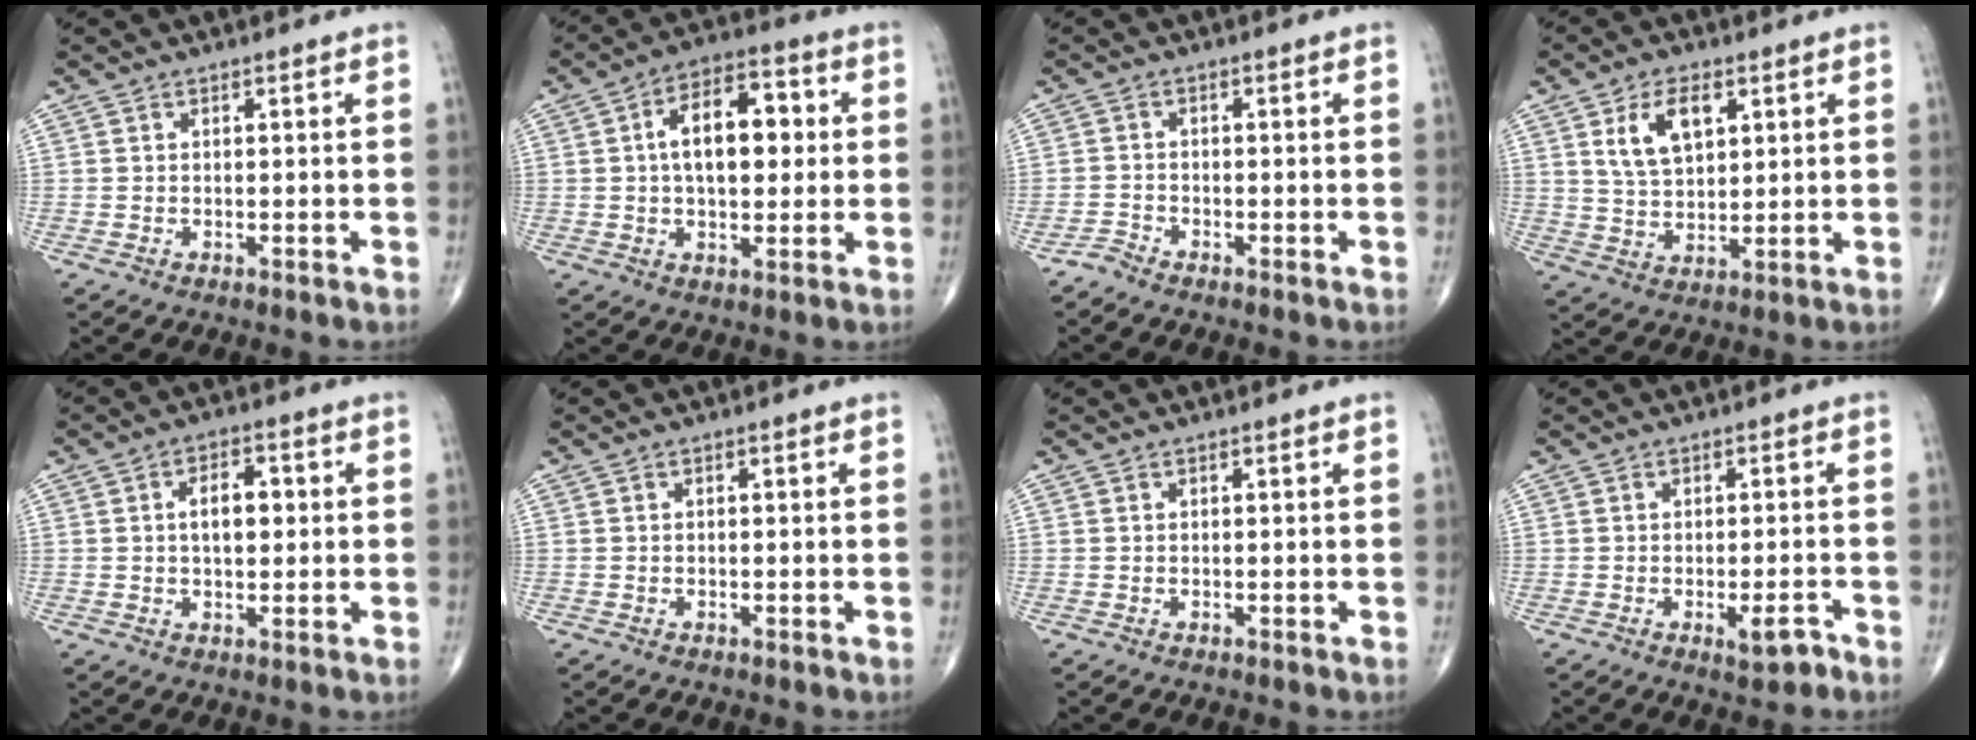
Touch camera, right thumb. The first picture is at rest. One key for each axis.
{"total": 12.7, "fx": 1.5, "fy": 7.1, "fz": 10.5, "tx": -0.141, "ty": 0.022, "tz": 0.017}
{"total": 1.7, "fx": -1.7, "fy": 0.3, "fz": 0.2, "tx": -0.006, "ty": 0.000, "tz": -0.037}
{"total": 9.1, "fx": 3.6, "fy": 5.0, "fz": 6.6, "tx": -0.107, "ty": -0.012, "tz": 0.072}
{"total": 6.1, "fx": 0.7, "fy": 3.4, "fz": 5.0, "tx": -0.065, "ty": 0.009, "tz": 0.007}
{"total": 0.0}
{"total": 0.0}
{"total": 3.6, "fx": -1.9, "fy": 1.2, "fz": 2.9, "tx": -0.037, "ty": 0.005, "tz": -0.024}